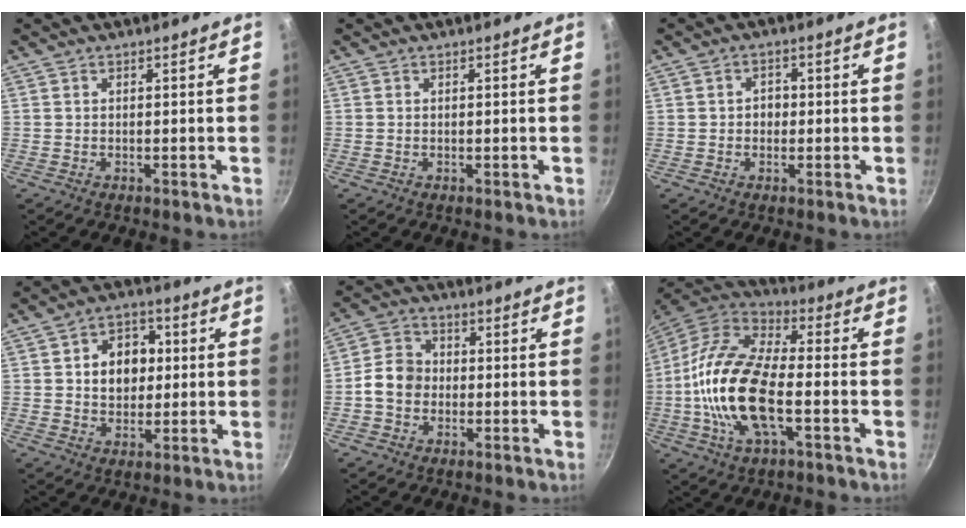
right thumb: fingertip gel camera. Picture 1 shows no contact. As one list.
[{"total": 0.0}, {"total": 2.9, "force": [-0.1, 2.5, 1.5], "torque": [-0.006, 0.004, -0.005]}, {"total": 9.8, "force": [1.5, 7.6, 6.0], "torque": [-0.051, 0.008, 0.017]}, {"total": 6.8, "force": [-1.1, 5.7, 3.5], "torque": [-0.037, 0.021, -0.034]}, {"total": 19.5, "force": [-3.8, 8.9, 16.9], "torque": [-0.322, 0.031, -0.086]}]